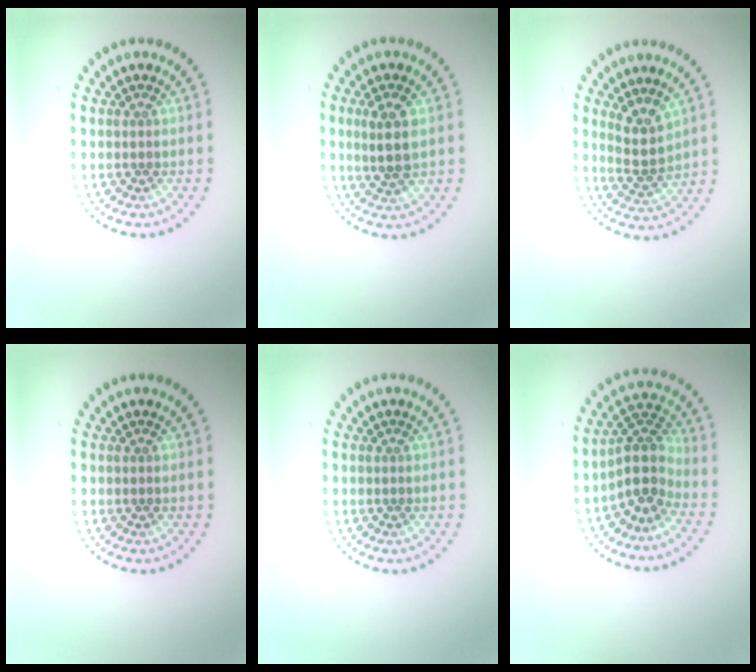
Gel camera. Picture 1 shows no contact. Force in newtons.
{"total": 3.0, "press": 2.8, "slide": 0.8}
{"total": 2.8, "press": 2.6, "slide": 1.2}
{"total": 0.0}
{"total": 0.0}
{"total": 3.8, "press": 2.9, "slide": 2.5}